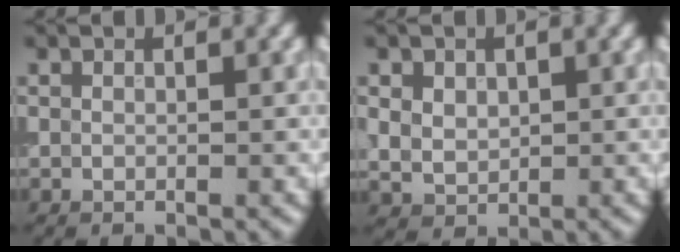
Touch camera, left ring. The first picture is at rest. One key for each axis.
{"total": 2.7, "fx": 0.9, "fy": 2.1, "fz": 1.4, "tx": -0.030, "ty": 0.005, "tz": 0.016}